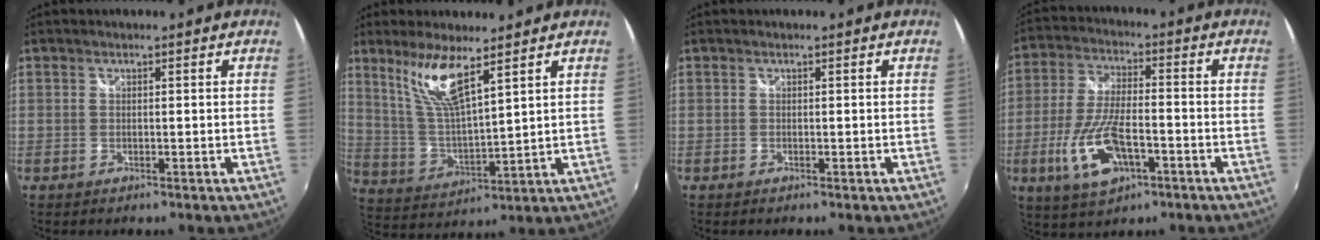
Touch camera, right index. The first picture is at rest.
{"total": 10.1, "force": [6.6, 1.4, 7.4], "torque": [-0.139, -0.002, 0.142]}
{"total": 0.0}
{"total": 12.9, "force": [-4.9, 5.1, 10.8], "torque": [-0.229, -0.011, -0.087]}